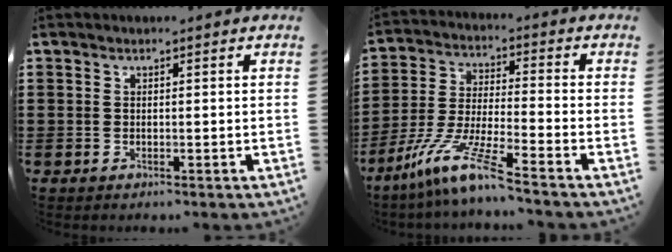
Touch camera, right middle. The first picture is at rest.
{"total": 10.1, "force": [-7.7, 0.1, 6.6], "torque": [-0.155, -0.013, -0.161]}